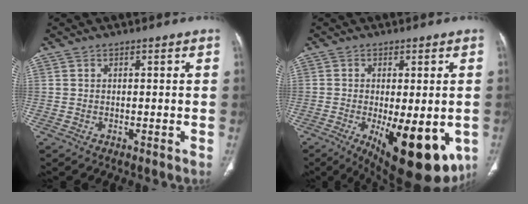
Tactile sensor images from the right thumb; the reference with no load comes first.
{"total": 17.5, "force": [-5.7, 7.0, 15.0], "torque": [-0.169, -0.021, -0.062]}